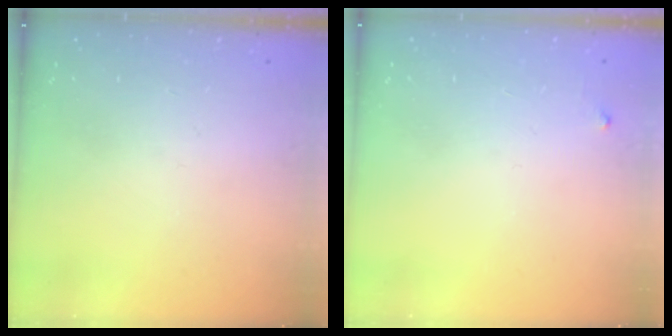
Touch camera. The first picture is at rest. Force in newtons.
{"total": 3.6, "press": 3.6, "slide": 0.4}